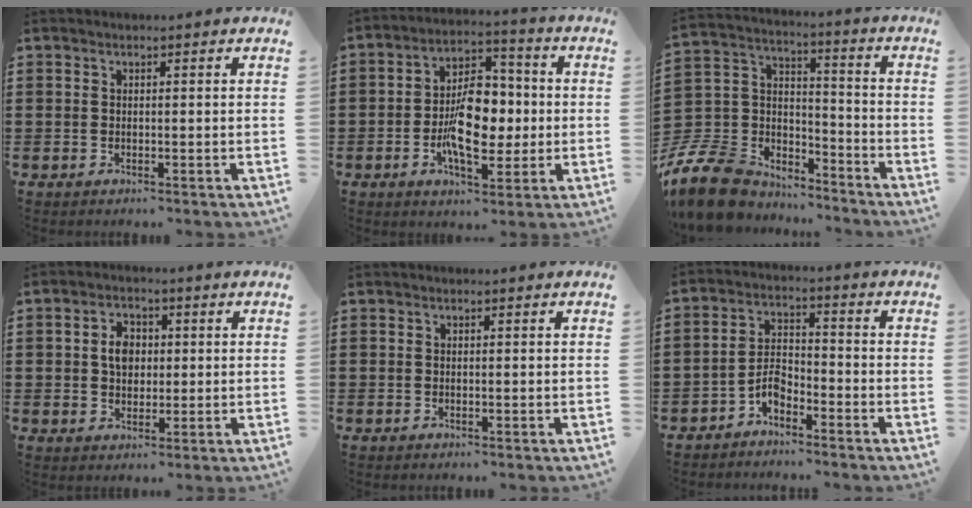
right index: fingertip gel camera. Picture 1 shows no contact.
{"total": 10.0, "force": [-1.3, 5.6, 8.2], "torque": [-0.142, 0.004, -0.029]}
{"total": 11.1, "force": [-9.1, 5.4, 3.3], "torque": [-0.117, 0.010, -0.184]}
{"total": 4.4, "force": [0.4, 3.3, 2.9], "torque": [-0.056, 0.011, 0.002]}
{"total": 0.0}
{"total": 4.1, "force": [-3.0, 1.8, 2.1], "torque": [-0.054, 0.002, -0.063]}